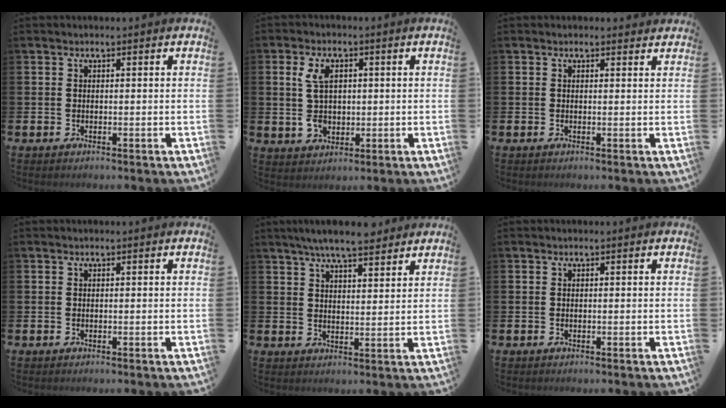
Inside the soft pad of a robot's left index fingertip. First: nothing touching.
{"total": 5.9, "force": [1.4, 3.7, 4.4], "torque": [-0.081, 0.009, 0.022]}
{"total": 0.6, "force": [0.6, 0.3, 0.1], "torque": [0.007, 0.000, 0.009]}
{"total": 0.0}
{"total": 6.4, "force": [5.9, 0.9, 2.4], "torque": [-0.050, -0.021, 0.105]}
{"total": 0.0}